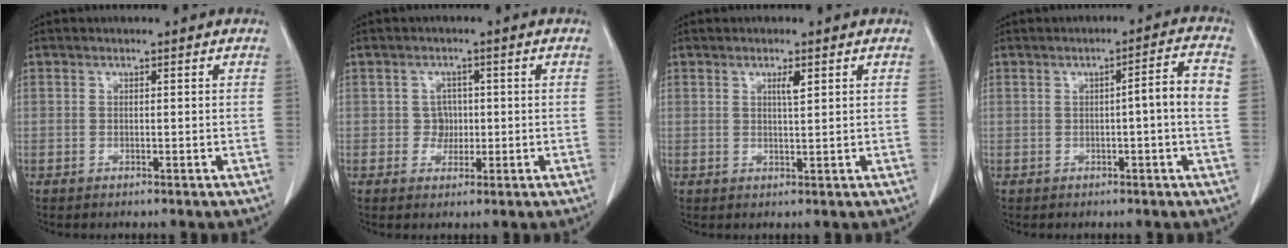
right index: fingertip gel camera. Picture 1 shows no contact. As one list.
[{"total": 2.4, "force": [-0.1, 2.4, 0.6], "torque": [-0.004, 0.007, -0.001]}, {"total": 1.8, "force": [0.9, 0.1, 1.6], "torque": [-0.031, -0.003, 0.014]}, {"total": 5.0, "force": [-0.1, -0.3, 5.0], "torque": [-0.069, 0.010, -0.004]}]